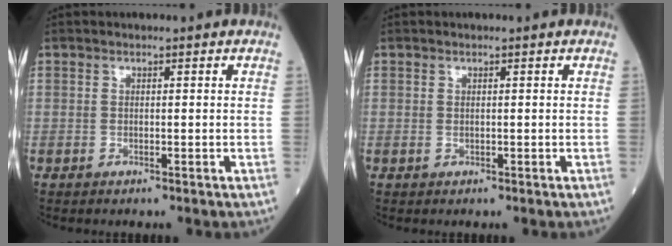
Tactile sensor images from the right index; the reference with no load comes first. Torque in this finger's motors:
{"motor_torque": [0.07, 0.07, 0.00, 0.02]}